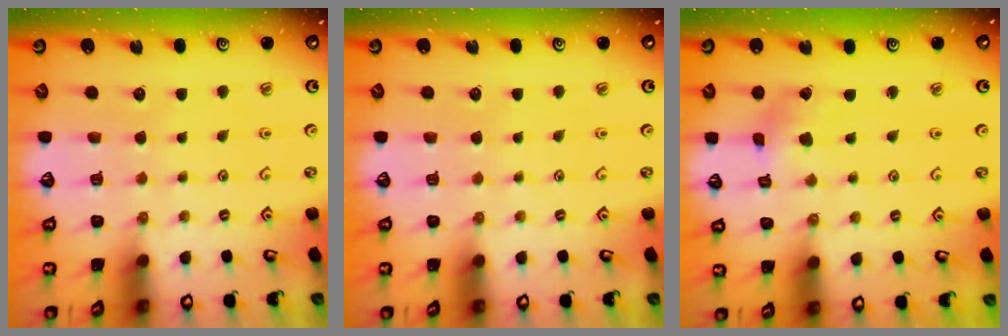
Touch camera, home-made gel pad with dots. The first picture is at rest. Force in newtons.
{"total": 0.0}
{"total": 1.8, "press": 1.8, "slide": 0.2}